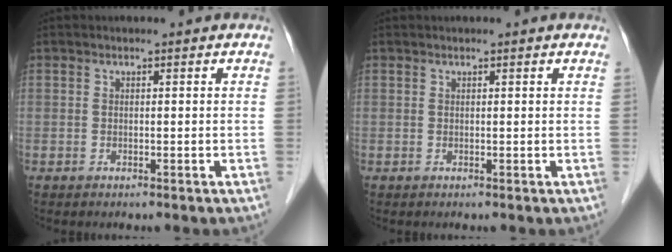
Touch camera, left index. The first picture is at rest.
{"total": 0.8, "force": [0.7, -0.1, 0.3], "torque": [-0.010, 0.011, 0.015]}